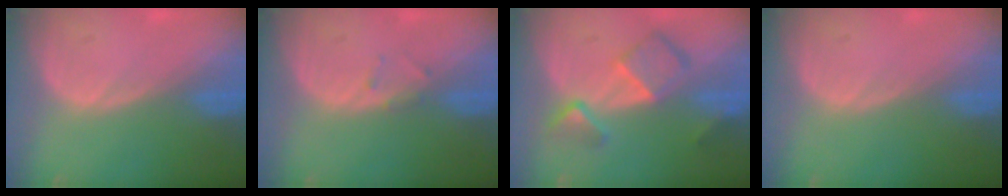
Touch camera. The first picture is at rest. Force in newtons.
{"total": 1.1, "press": 1.0, "slide": 0.2}
{"total": 7.7, "press": 6.7, "slide": 3.8}
{"total": 0.0}